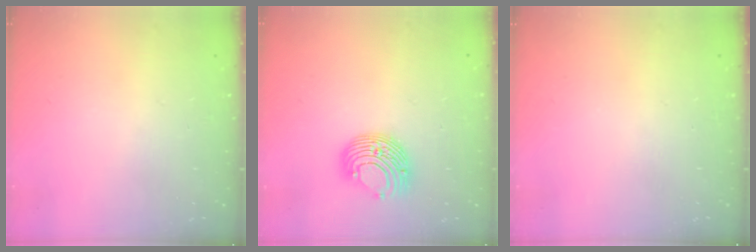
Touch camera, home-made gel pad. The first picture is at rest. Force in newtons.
{"total": 10.6, "press": 10.6, "slide": 0.3}
{"total": 0.0}